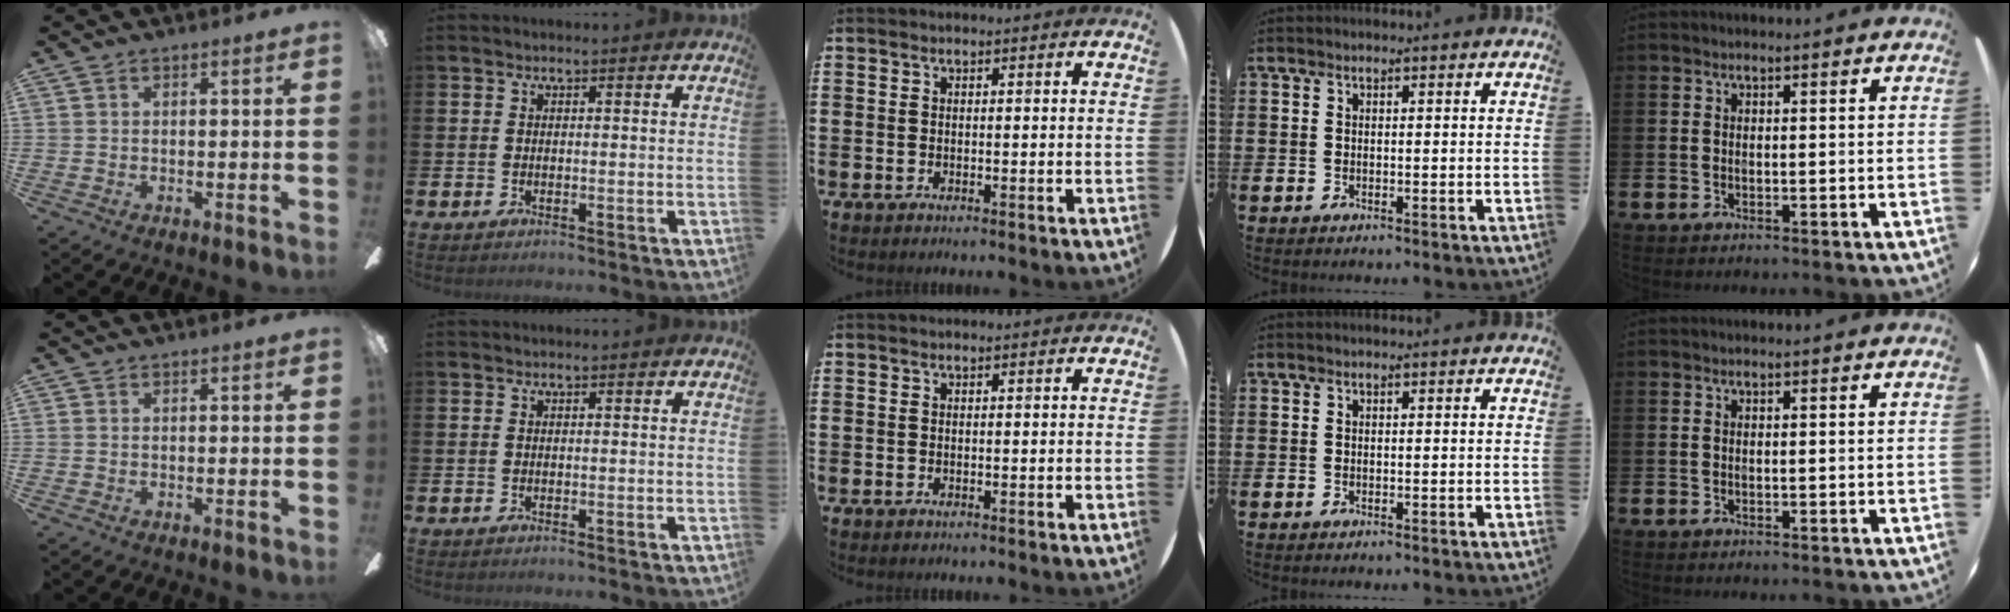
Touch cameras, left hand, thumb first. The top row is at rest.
{}